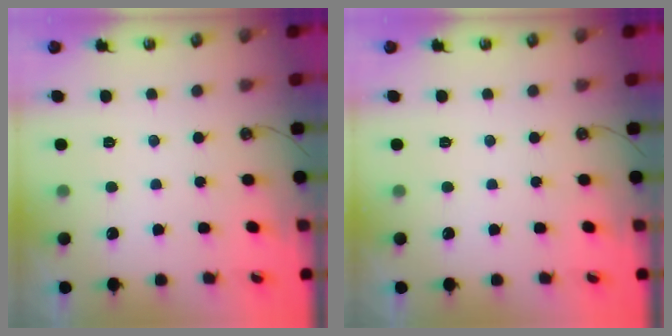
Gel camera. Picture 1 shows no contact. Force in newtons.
{"total": 0.0}